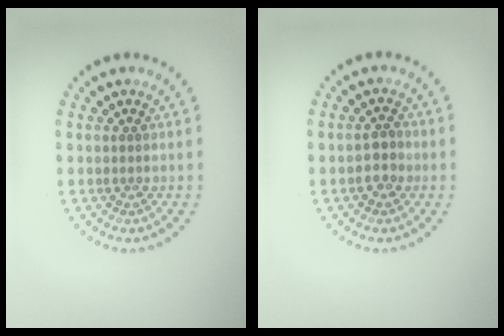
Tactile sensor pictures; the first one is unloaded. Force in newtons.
{"total": 2.1, "press": 1.9, "slide": 0.7}